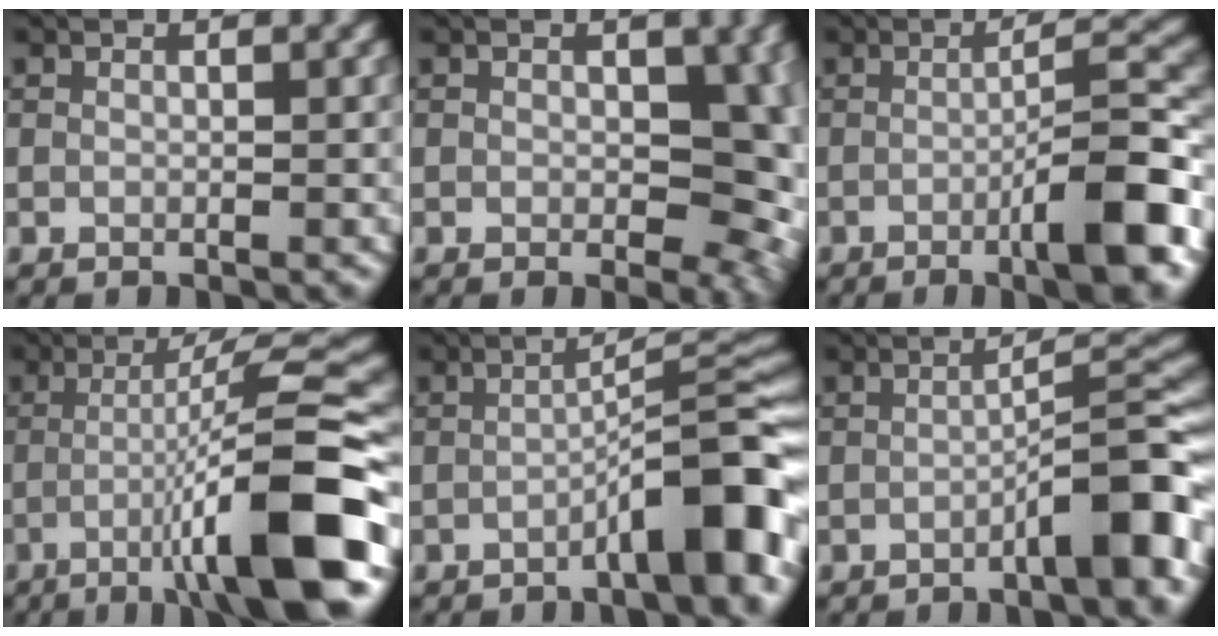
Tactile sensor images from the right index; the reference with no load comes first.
{"total": 8.4, "force": [0.1, 5.3, 6.6], "torque": [-0.055, -0.004, 0.006]}
{"total": 7.7, "force": [-2.9, 1.0, 7.1], "torque": [-0.097, 0.019, -0.055]}
{"total": 11.8, "force": [-3.9, 1.4, 11.1], "torque": [-0.146, 0.026, -0.063]}
{"total": 7.7, "force": [-3.5, 1.3, 6.8], "torque": [-0.087, 0.025, -0.060]}
{"total": 6.3, "force": [-2.9, 0.9, 5.5], "torque": [-0.072, 0.024, -0.051]}